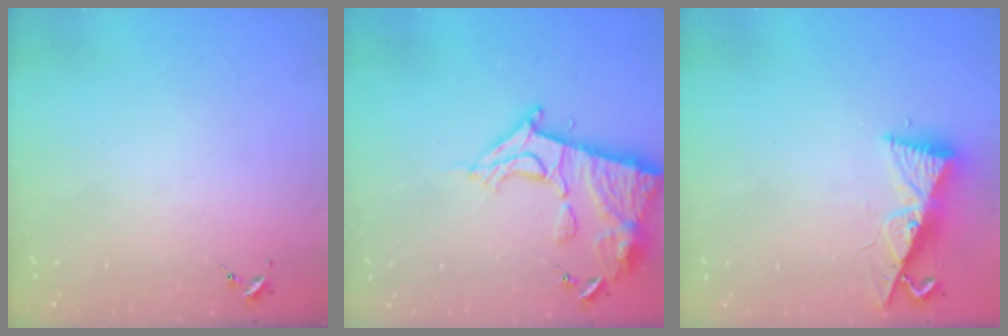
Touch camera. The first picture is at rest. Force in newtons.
{"total": 14.9, "press": 14.8, "slide": 1.3}
{"total": 8.6, "press": 8.5, "slide": 1.1}